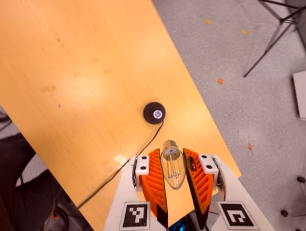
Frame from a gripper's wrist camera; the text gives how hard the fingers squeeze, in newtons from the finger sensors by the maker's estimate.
{"total": 11.4, "left": 11.7, "right": 11.0}